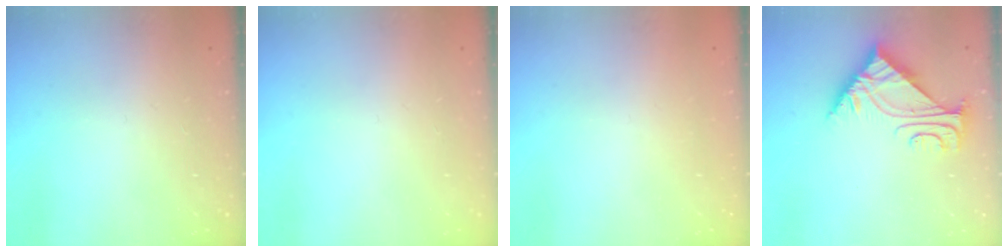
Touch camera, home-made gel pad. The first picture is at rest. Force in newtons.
{"total": 0.0}
{"total": 1.3, "press": 1.3, "slide": 0.2}
{"total": 5.2, "press": 5.2, "slide": 0.8}